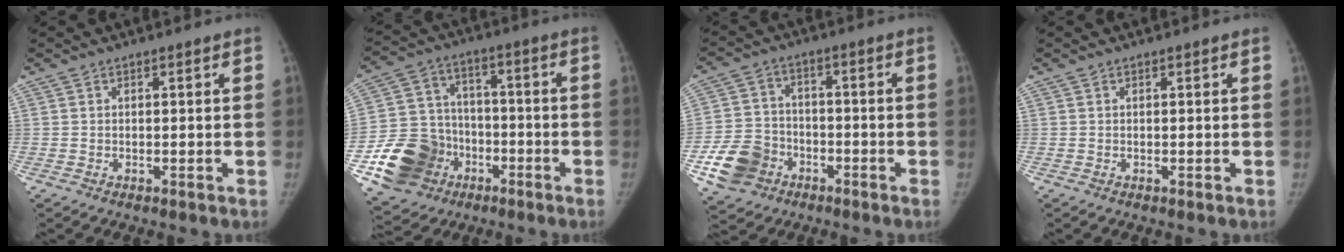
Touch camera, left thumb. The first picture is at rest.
{"total": 17.0, "force": [-6.7, 14.2, 6.4], "torque": [-0.104, 0.056, -0.107]}
{"total": 10.7, "force": [-4.9, 8.6, 4.1], "torque": [-0.063, 0.026, -0.089]}
{"total": 0.0}